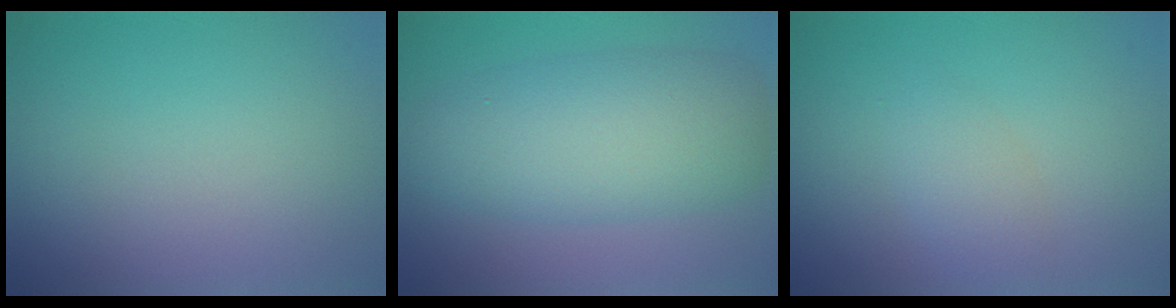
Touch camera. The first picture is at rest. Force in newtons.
{"total": 7.3, "press": 7.3, "slide": 0.2}
{"total": 1.9, "press": 1.9, "slide": 0.1}